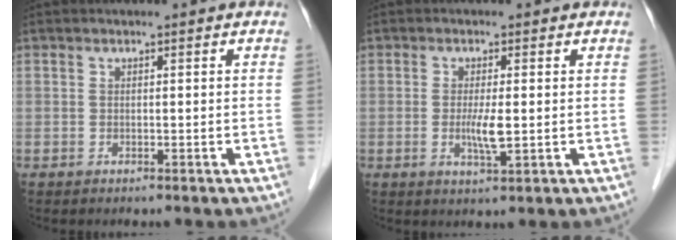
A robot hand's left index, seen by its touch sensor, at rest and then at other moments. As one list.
[{"total": 3.4, "force": [-0.2, 0.4, 3.3], "torque": [-0.067, -0.006, -0.001]}]